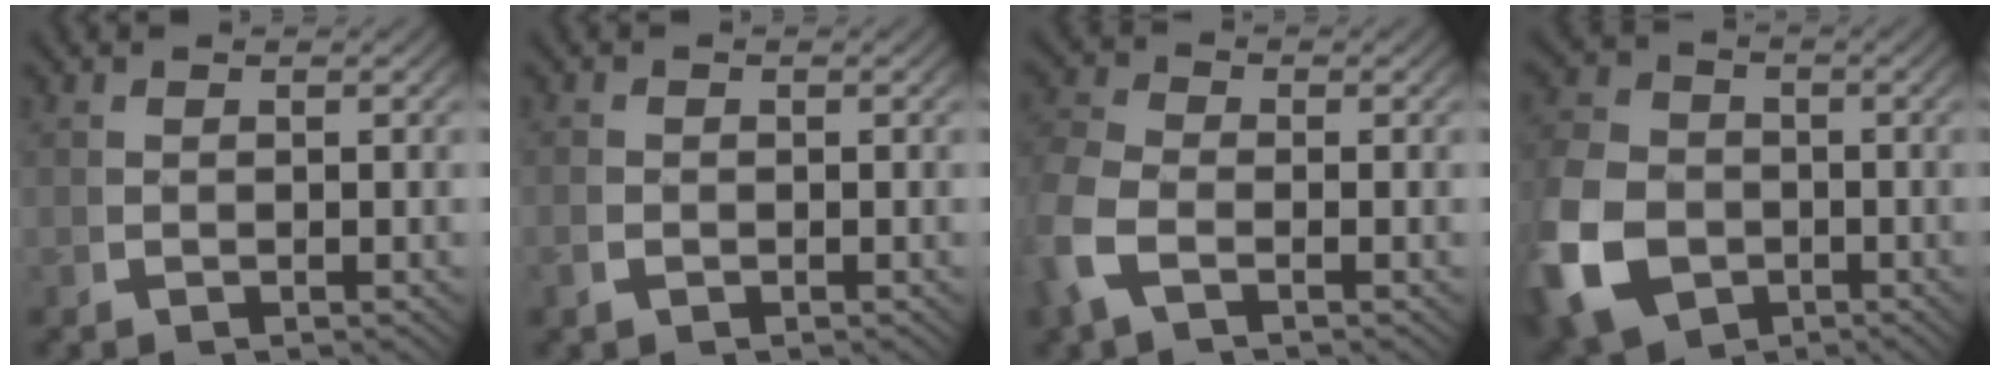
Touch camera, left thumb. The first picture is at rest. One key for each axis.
{"total": 0.9, "fx": -0.4, "fy": 0.7, "fz": 0.4, "tx": -0.015, "ty": -0.006, "tz": -0.006}
{"total": 4.1, "fx": -0.8, "fy": 3.0, "fz": 2.8, "tx": -0.082, "ty": -0.005, "tz": -0.019}
{"total": 11.3, "fx": -3.0, "fy": 8.8, "fz": 6.3, "tx": -0.157, "ty": -0.051, "tz": -0.031}